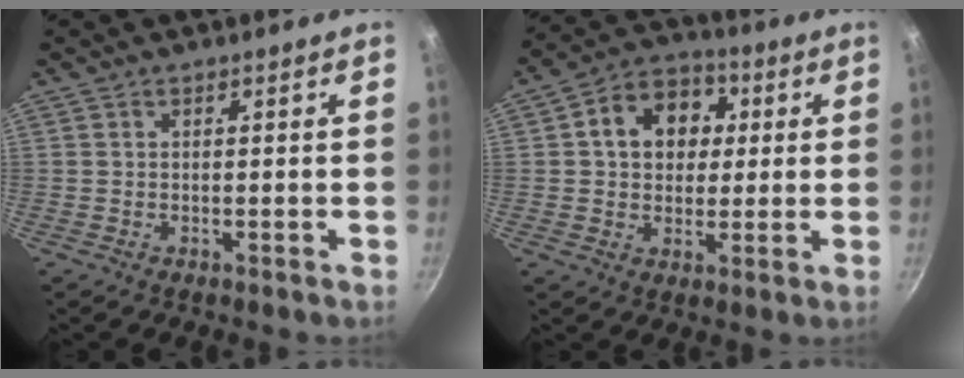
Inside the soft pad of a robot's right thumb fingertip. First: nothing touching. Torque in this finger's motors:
{"motor_torque": [-0.27, 0.53, 0.22, 0.04, 0.06]}